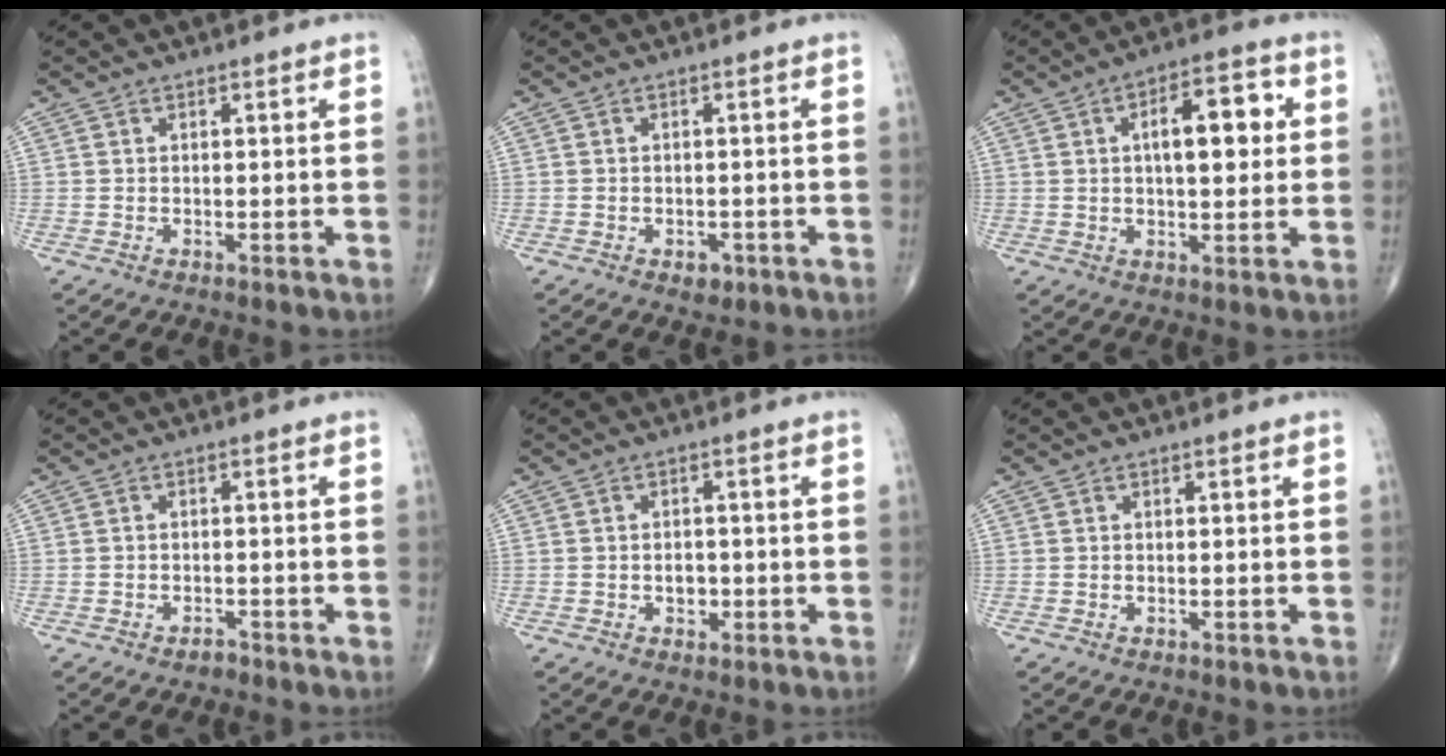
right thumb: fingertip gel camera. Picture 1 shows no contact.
{"total": 2.4, "force": [-1.2, 1.6, 1.3], "torque": [-0.009, 0.002, -0.011]}
{"total": 10.6, "force": [2.0, 4.7, 9.3], "torque": [-0.112, 0.012, 0.024]}
{"total": 1.4, "force": [-1.1, 0.8, 0.4], "torque": [-0.007, 0.003, -0.020]}
{"total": 2.7, "force": [-0.7, 2.0, 1.6], "torque": [-0.010, 0.005, -0.010]}
{"total": 0.0}